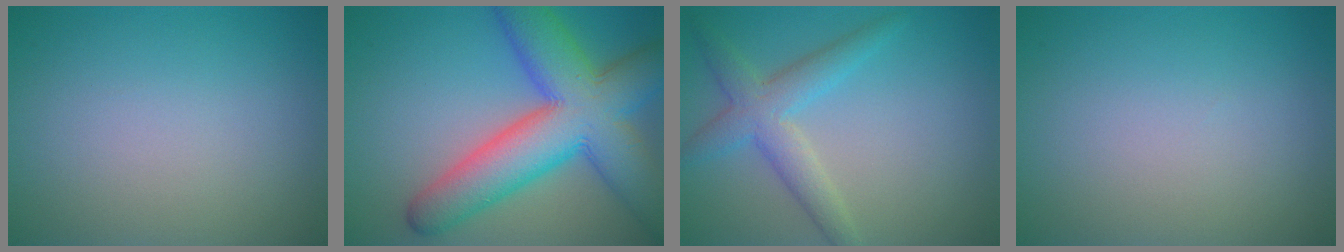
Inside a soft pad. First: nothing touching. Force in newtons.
{"total": 11.8, "press": 11.8, "slide": 0.6}
{"total": 3.8, "press": 3.8, "slide": 0.2}
{"total": 0.0}